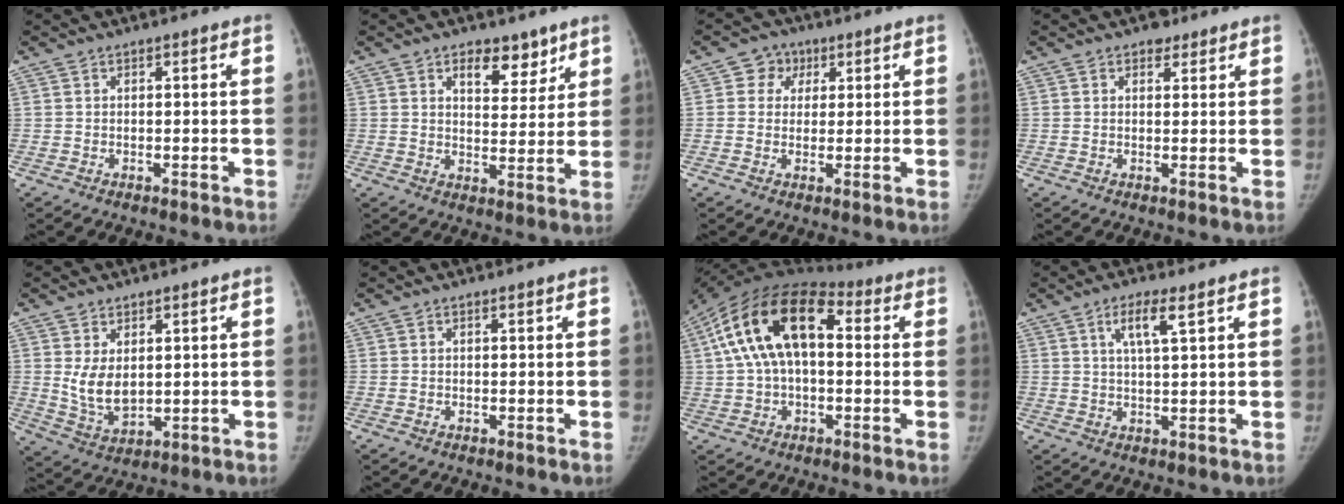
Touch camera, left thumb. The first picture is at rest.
{"total": 7.5, "force": [4.8, 4.2, 4.0], "torque": [-0.020, -0.029, 0.071]}
{"total": 4.6, "force": [1.6, 4.2, 1.1], "torque": [0.014, 0.002, 0.019]}
{"total": 2.6, "force": [1.7, 1.7, 0.8], "torque": [0.010, -0.008, 0.020]}
{"total": 6.8, "force": [1.6, 4.4, 4.9], "torque": [-0.072, -0.021, 0.045]}
{"total": 0.0}
{"total": 18.7, "force": [3.4, 10.5, 15.1], "torque": [-0.272, 0.043, 0.045]}
{"total": 5.2, "force": [2.6, 0.9, 4.4], "torque": [-0.081, -0.006, 0.049]}